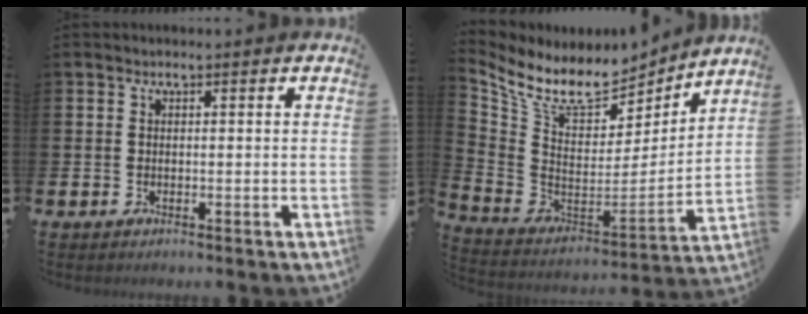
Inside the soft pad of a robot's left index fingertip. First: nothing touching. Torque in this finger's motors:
{"motor_torque": [-0.02, -0.59, 0.28, 0.08]}